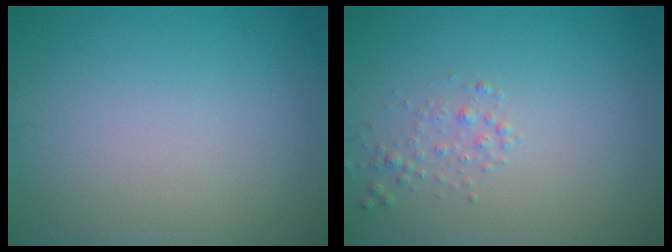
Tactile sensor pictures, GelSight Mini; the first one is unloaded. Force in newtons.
{"total": 1.2, "press": 1.2, "slide": 0.1}